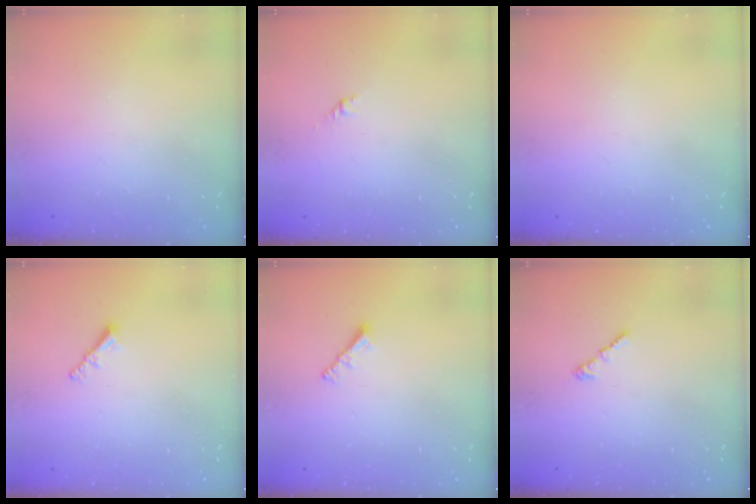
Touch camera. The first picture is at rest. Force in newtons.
{"total": 1.7, "press": 1.6, "slide": 0.7}
{"total": 0.0}
{"total": 1.9, "press": 1.9, "slide": 0.5}
{"total": 2.0, "press": 2.0, "slide": 0.5}
{"total": 1.3, "press": 1.2, "slide": 0.6}